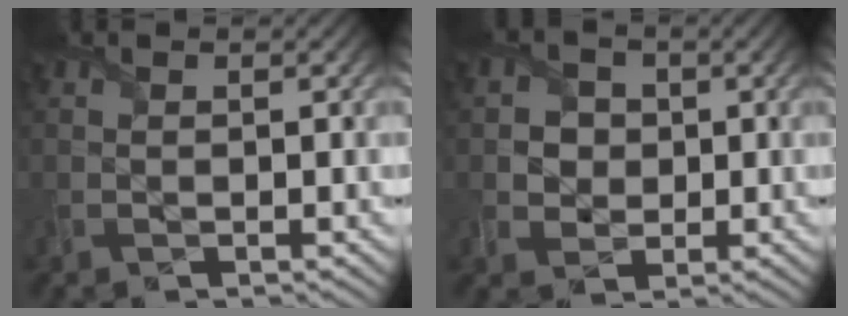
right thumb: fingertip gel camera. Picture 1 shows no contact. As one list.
[{"total": 4.0, "force": [0.5, 3.7, 1.4], "torque": [-0.044, 0.001, -0.004]}]